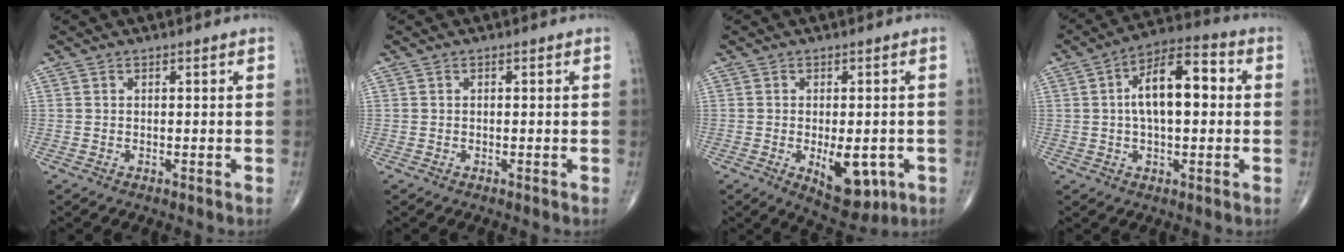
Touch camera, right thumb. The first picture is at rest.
{"total": 0.0}
{"total": 9.3, "force": [-2.7, 4.5, 7.7], "torque": [-0.086, -0.008, -0.024]}
{"total": 12.9, "force": [1.5, 6.1, 11.2], "torque": [-0.177, 0.028, 0.014]}